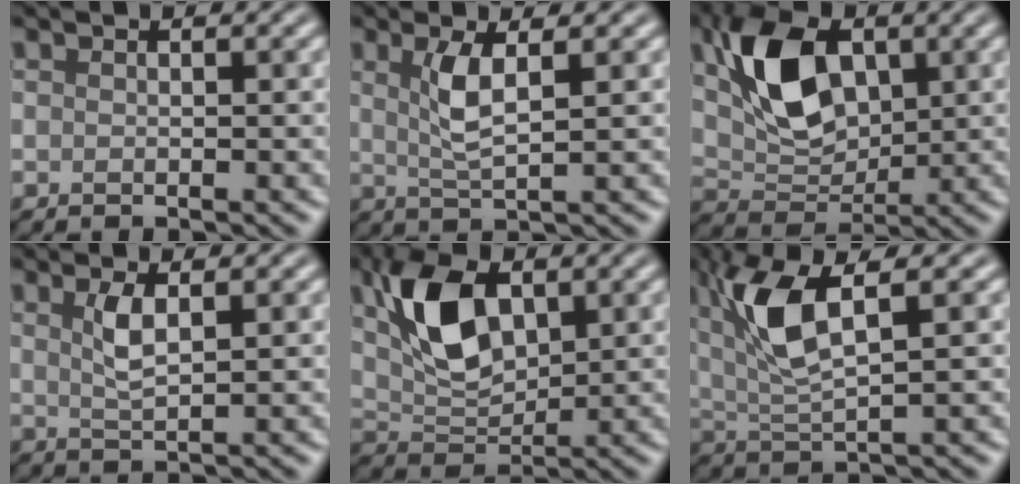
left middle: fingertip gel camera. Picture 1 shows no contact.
{"total": 2.7, "force": [0.6, 0.5, 2.6], "torque": [-0.060, -0.004, 0.021]}
{"total": 7.8, "force": [2.1, 4.9, 5.7], "torque": [-0.120, 0.002, 0.045]}
{"total": 1.8, "force": [0.5, 0.4, 1.7], "torque": [-0.039, -0.003, 0.018]}
{"total": 7.1, "force": [2.2, 4.0, 5.4], "torque": [-0.114, 0.004, 0.046]}
{"total": 6.0, "force": [1.9, 1.8, 5.4], "torque": [-0.123, 0.002, 0.047]}